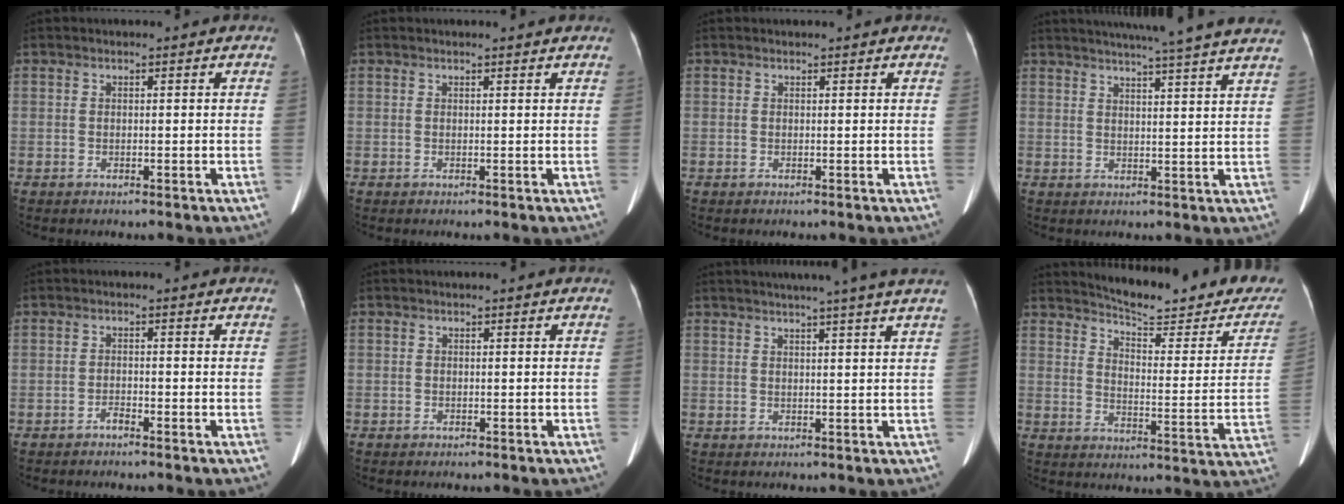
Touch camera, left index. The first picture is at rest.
{"total": 1.6, "force": [1.5, 0.0, 0.4], "torque": [-0.010, 0.007, 0.017]}
{"total": 1.6, "force": [1.4, 0.7, 0.5], "torque": [-0.008, 0.020, 0.010]}
{"total": 18.1, "force": [15.9, -1.1, 8.5], "torque": [-0.135, -0.016, 0.192]}
{"total": 1.0, "force": [-0.9, 0.1, 0.4], "torque": [-0.007, 0.000, -0.016]}
{"total": 0.7, "force": [-0.4, 0.5, -0.2], "torque": [0.004, 0.004, -0.010]}
{"total": 9.5, "force": [7.7, -1.7, 5.3], "torque": [-0.068, 0.011, 0.079]}
{"total": 21.2, "force": [19.5, 2.8, 7.9], "torque": [-0.102, -0.077, 0.232]}